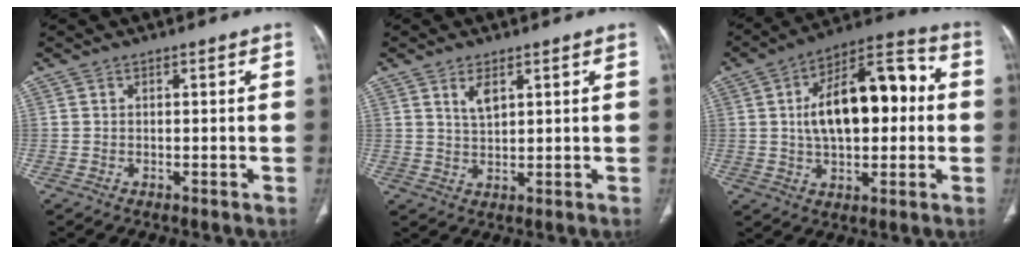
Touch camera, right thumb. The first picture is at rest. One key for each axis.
{"total": 4.9, "fx": 2.4, "fy": 2.7, "fz": 3.3, "tx": -0.050, "ty": -0.016, "tz": 0.050}
{"total": 19.2, "fx": 1.7, "fy": 10.0, "fz": 16.3, "tx": -0.235, "ty": 0.036, "tz": 0.023}